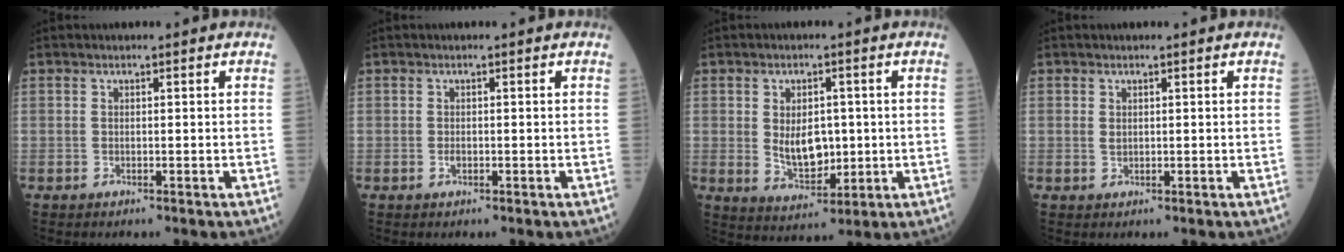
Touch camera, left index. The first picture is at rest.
{"total": 0.8, "force": [-0.2, 0.4, 0.6], "torque": [-0.014, 0.000, -0.003]}
{"total": 6.6, "force": [0.1, 3.8, 5.4], "torque": [-0.097, -0.003, 0.014]}
{"total": 0.9, "force": [0.2, 0.6, 0.6], "torque": [-0.011, 0.001, 0.006]}